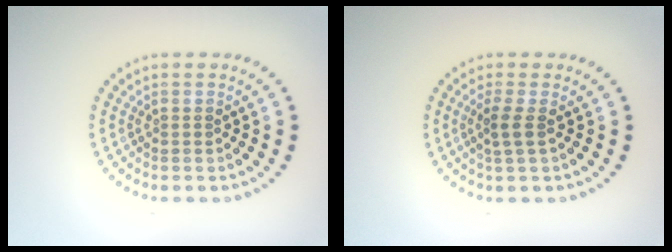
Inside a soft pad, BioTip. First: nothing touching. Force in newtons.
{"total": 1.6, "press": 1.3, "slide": 1.0}